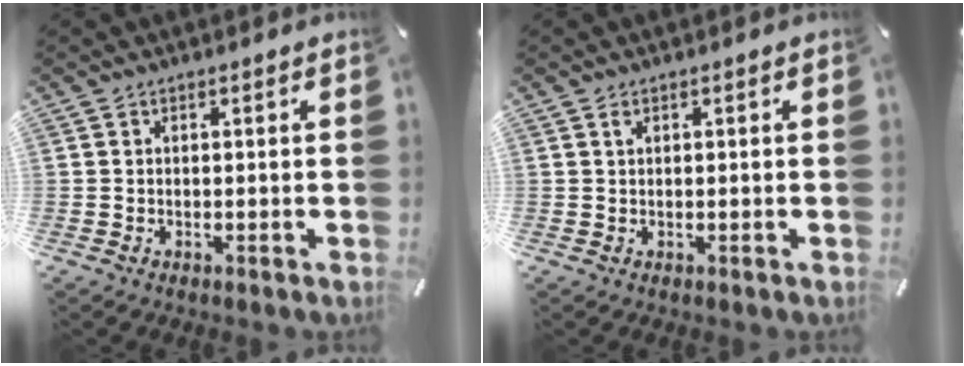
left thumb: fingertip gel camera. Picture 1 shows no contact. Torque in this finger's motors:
{"motor_torque": [0.19, 0.12, 0.05, 0.00, 0.05]}